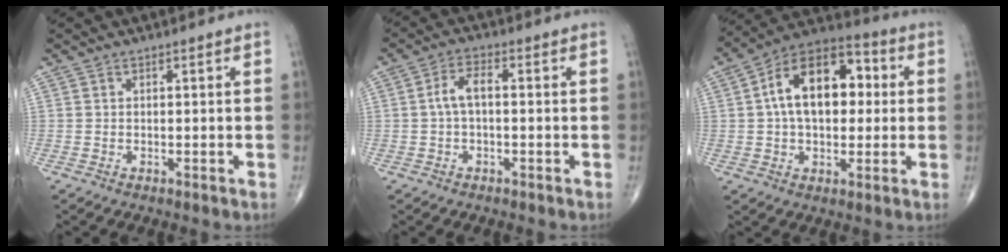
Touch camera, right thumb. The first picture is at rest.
{"total": 4.2, "force": [-0.1, 2.0, 3.7], "torque": [-0.074, 0.018, -0.006]}
{"total": 17.1, "force": [2.5, 10.3, 13.4], "torque": [-0.194, 0.030, 0.033]}